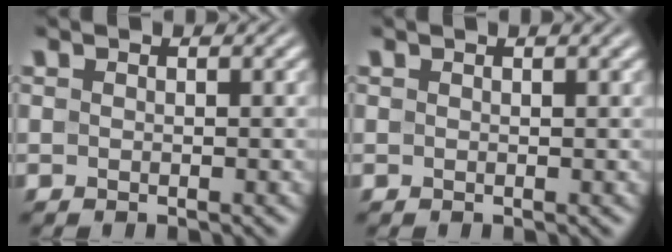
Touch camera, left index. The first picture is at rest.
{"total": 0.9, "force": [0.5, 0.3, 0.8], "torque": [-0.008, 0.008, 0.004]}